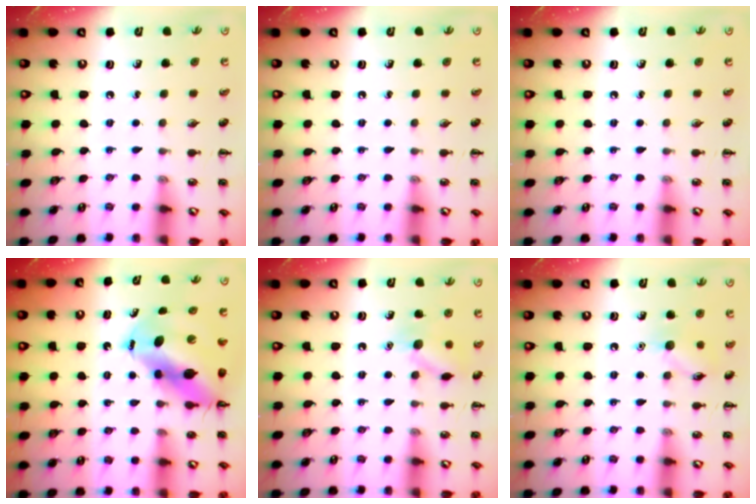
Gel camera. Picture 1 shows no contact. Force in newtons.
{"total": 0.0}
{"total": 0.0}
{"total": 13.7, "press": 13.1, "slide": 3.9}
{"total": 9.9, "press": 9.9, "slide": 0.6}
{"total": 8.5, "press": 8.4, "slide": 1.2}